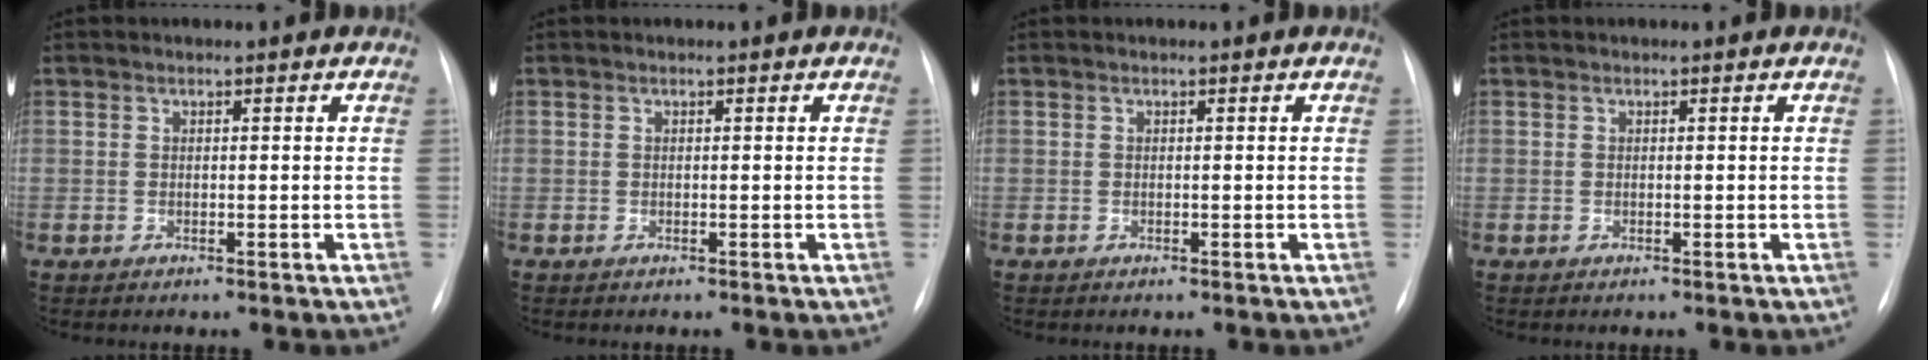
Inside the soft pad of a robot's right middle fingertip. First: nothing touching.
{"total": 0.0}
{"total": 0.0}
{"total": 0.0}